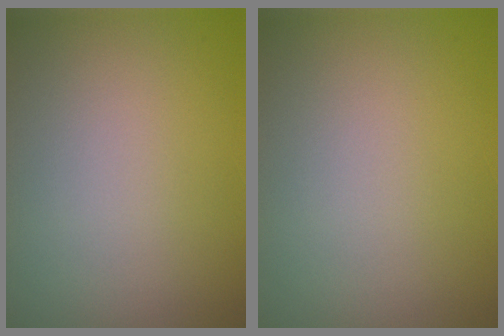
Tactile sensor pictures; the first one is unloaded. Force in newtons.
{"total": 0.0}